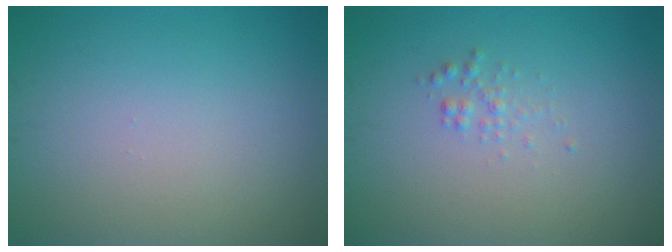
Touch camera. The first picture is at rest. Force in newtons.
{"total": 1.0, "press": 1.0, "slide": 0.0}